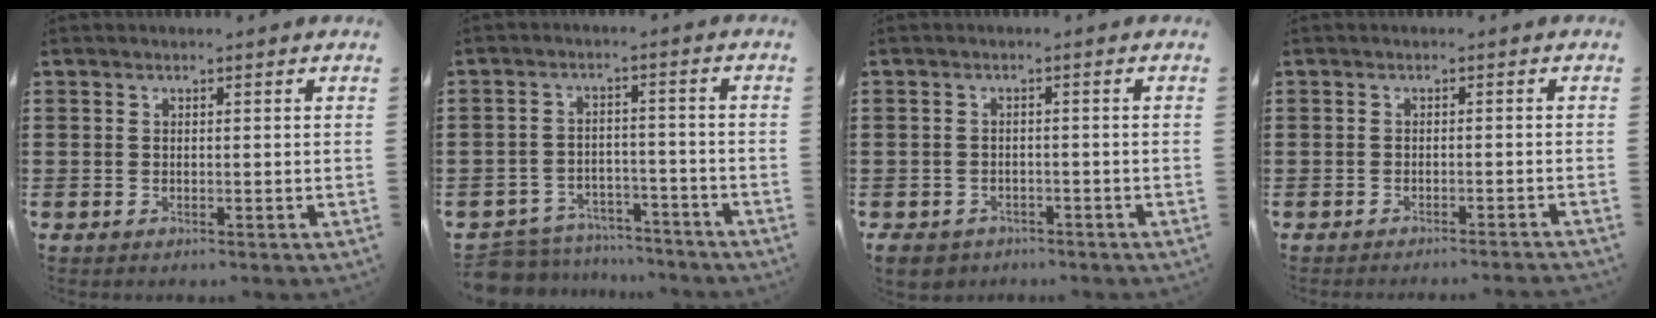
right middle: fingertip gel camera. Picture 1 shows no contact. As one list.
[{"total": 5.7, "force": [-5.6, 1.0, 0.2], "torque": [-0.017, 0.010, -0.118]}, {"total": 2.4, "force": [-2.2, 0.9, 0.2], "torque": [-0.011, 0.001, -0.048]}, {"total": 1.3, "force": [-1.2, -0.3, 0.3], "torque": [-0.005, 0.002, -0.025]}]